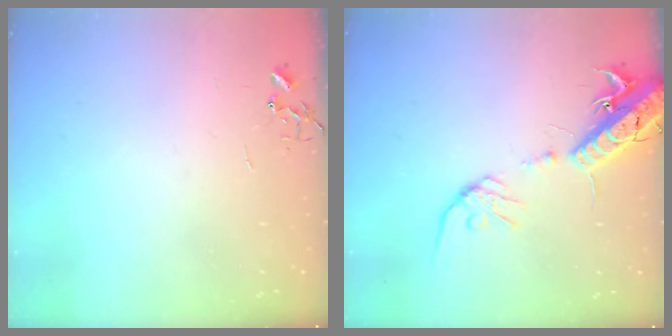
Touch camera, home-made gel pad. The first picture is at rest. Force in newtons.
{"total": 16.5, "press": 16.2, "slide": 3.6}